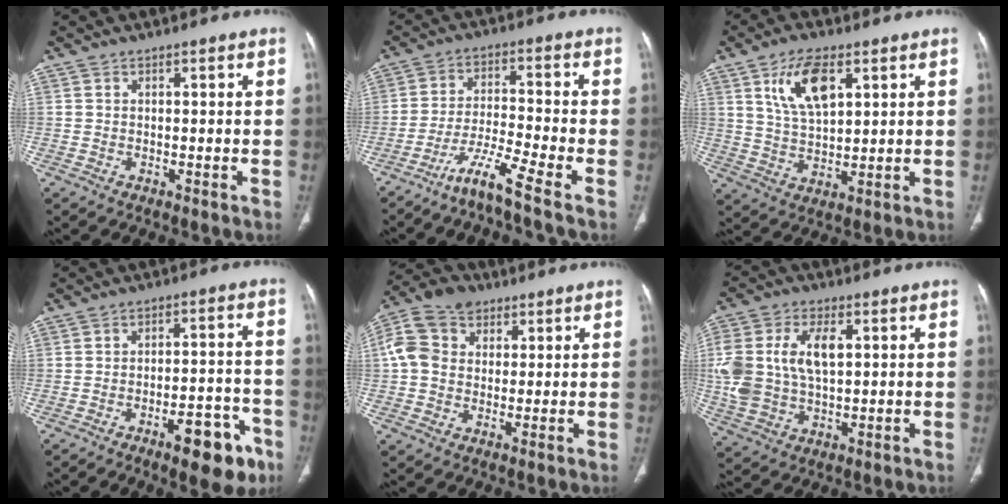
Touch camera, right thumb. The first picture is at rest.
{"total": 8.3, "force": [-6.0, -0.7, 5.7], "torque": [-0.121, 0.025, -0.119]}
{"total": 10.3, "force": [4.4, 4.8, 7.9], "torque": [-0.133, -0.015, 0.089]}
{"total": 11.7, "force": [-6.4, 4.5, 8.6], "torque": [-0.086, 0.039, -0.084]}
{"total": 10.6, "force": [2.9, 8.7, 5.3], "torque": [-0.100, 0.021, 0.045]}
{"total": 14.3, "force": [2.4, 8.5, 11.3], "torque": [-0.240, 0.008, 0.052]}